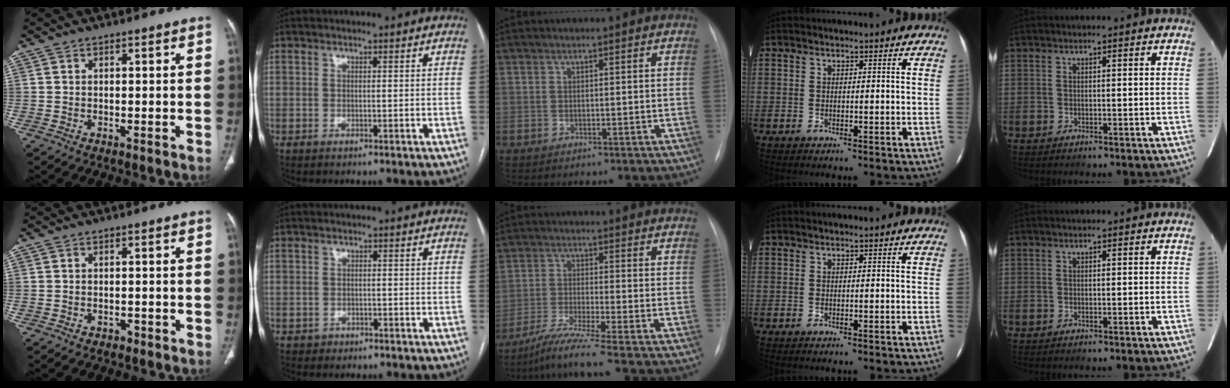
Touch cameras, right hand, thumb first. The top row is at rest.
{"thumb": {"total": 0.9, "force": [-0.6, 0.6, 0.2], "torque": [-0.003, 0.002, -0.012]}, "index": {"total": 1.5, "force": [-0.9, 1.2, -0.2], "torque": [0.001, 0.007, -0.015]}, "middle": {"total": 7.1, "force": [-5.6, -2.0, 3.9], "torque": [-0.073, -0.037, -0.106]}}